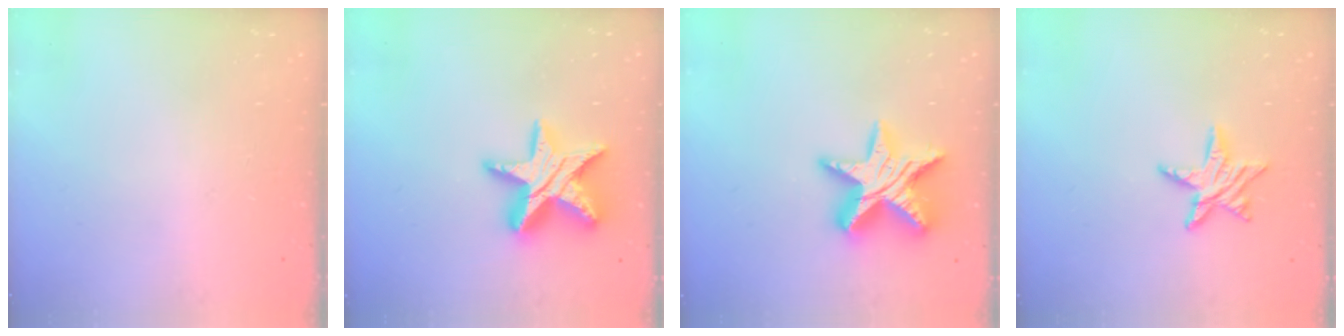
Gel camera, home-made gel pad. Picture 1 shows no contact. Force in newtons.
{"total": 16.8, "press": 16.8, "slide": 1.2}
{"total": 17.2, "press": 17.2, "slide": 1.2}
{"total": 9.3, "press": 9.2, "slide": 0.5}